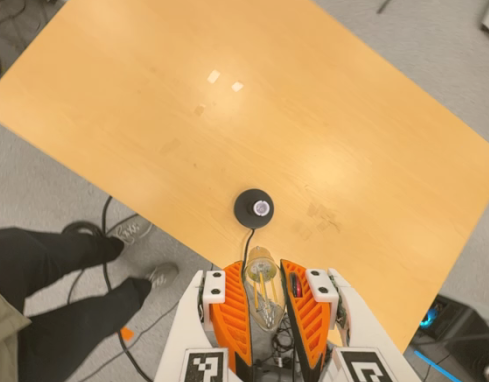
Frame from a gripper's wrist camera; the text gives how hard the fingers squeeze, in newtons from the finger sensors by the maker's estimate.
{"total": 19.6, "left": 22.1, "right": 17.2}